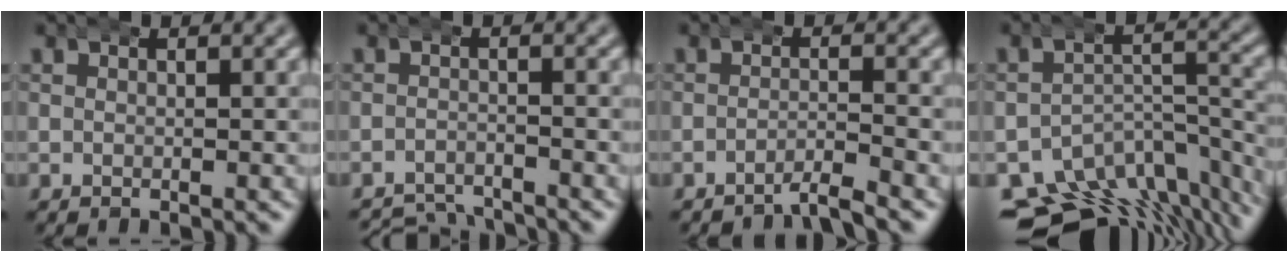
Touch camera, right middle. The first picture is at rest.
{"total": 4.5, "force": [-4.4, 1.1, 0.4], "torque": [0.003, -0.015, -0.075]}
{"total": 2.0, "force": [-1.7, -0.1, 1.0], "torque": [-0.012, 0.001, -0.038]}
{"total": 13.3, "force": [-9.2, 7.5, 5.9], "torque": [-0.071, -0.038, -0.137]}